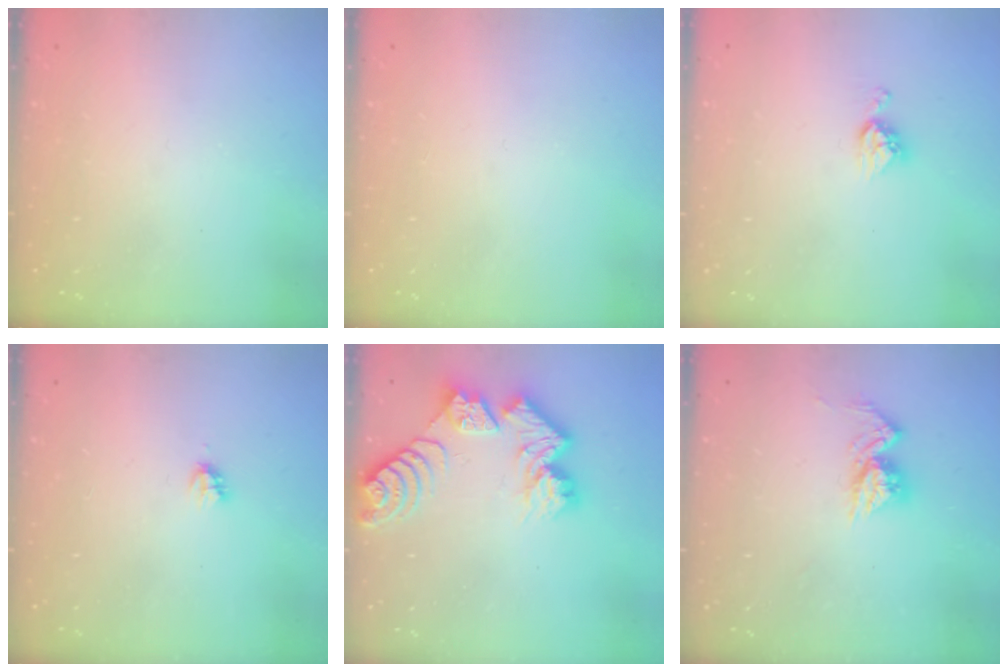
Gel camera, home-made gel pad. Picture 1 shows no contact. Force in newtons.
{"total": 0.0}
{"total": 6.5, "press": 6.5, "slide": 0.4}
{"total": 2.7, "press": 2.7, "slide": 0.2}
{"total": 12.7, "press": 12.6, "slide": 1.0}
{"total": 9.6, "press": 9.6, "slide": 0.8}